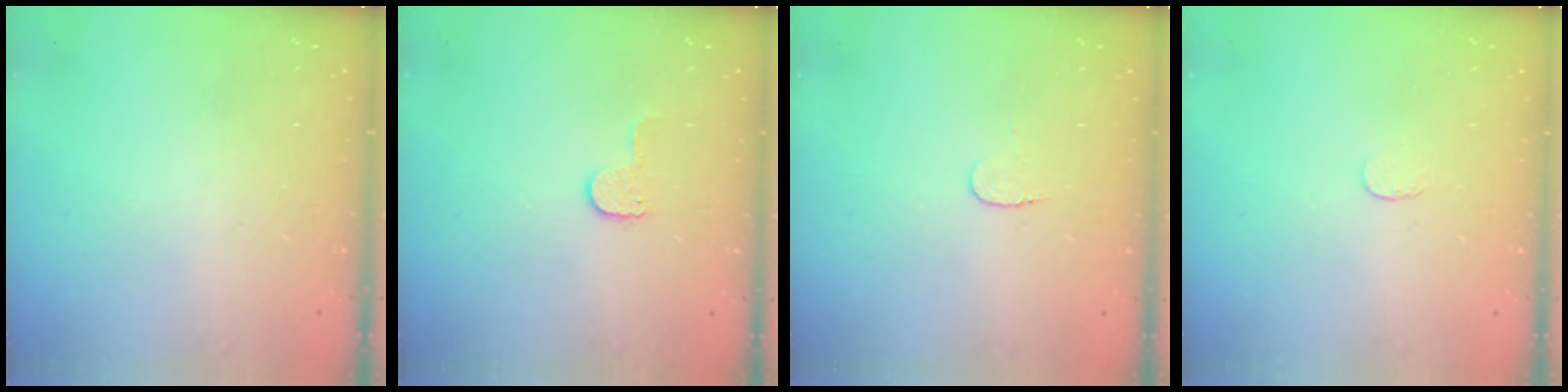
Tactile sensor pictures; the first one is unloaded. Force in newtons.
{"total": 5.4, "press": 5.4, "slide": 0.5}
{"total": 3.3, "press": 3.3, "slide": 0.3}
{"total": 2.6, "press": 2.6, "slide": 0.2}